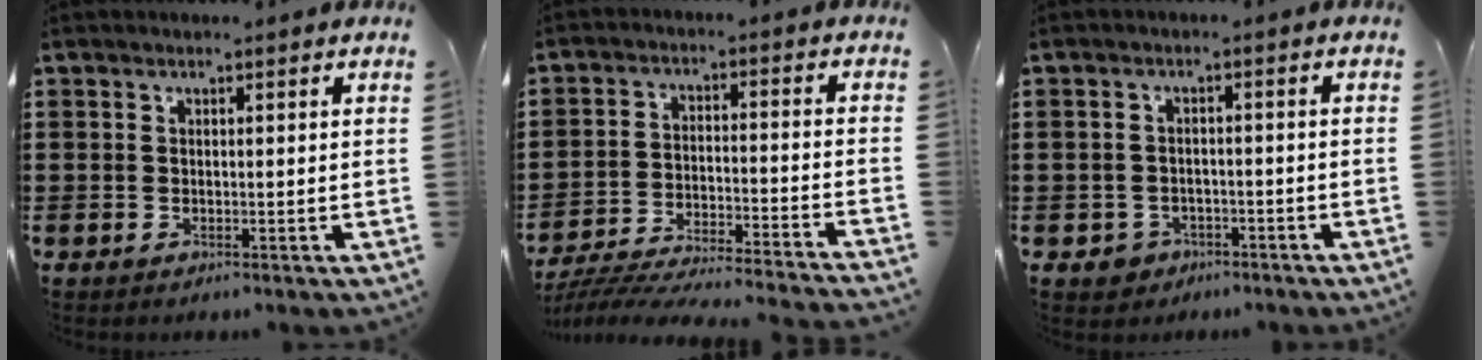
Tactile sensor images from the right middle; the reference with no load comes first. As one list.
[{"total": 6.1, "force": [-5.9, -0.2, 1.5], "torque": [-0.033, -0.008, -0.119]}, {"total": 2.1, "force": [-1.7, 1.2, 0.1], "torque": [-0.010, -0.001, -0.037]}]